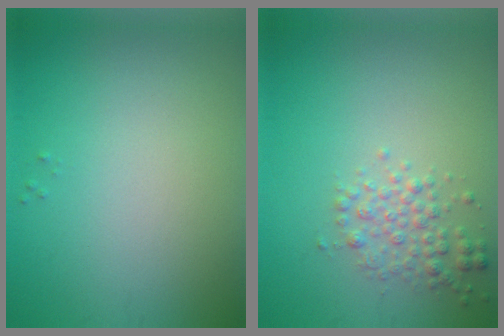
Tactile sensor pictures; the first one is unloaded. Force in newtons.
{"total": 2.4, "press": 2.4, "slide": 0.0}